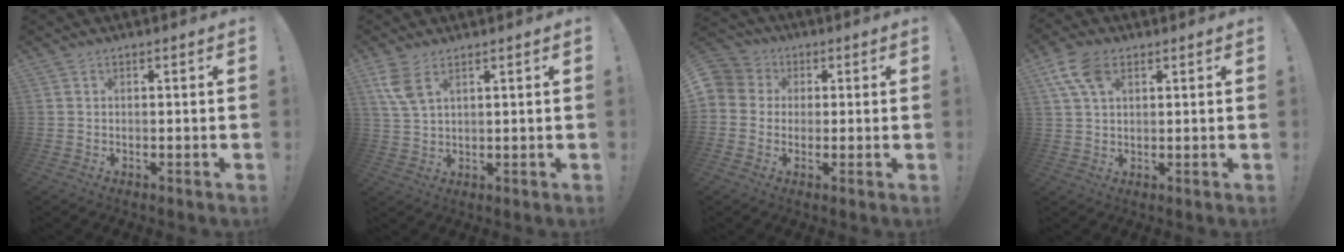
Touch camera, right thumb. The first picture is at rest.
{"total": 6.4, "force": [3.6, 2.7, 4.5], "torque": [-0.099, -0.012, 0.068]}
{"total": 5.7, "force": [0.5, 5.5, 1.4], "torque": [-0.027, 0.004, 0.011]}
{"total": 8.7, "force": [4.1, 4.9, 5.9], "torque": [-0.112, -0.004, 0.080]}